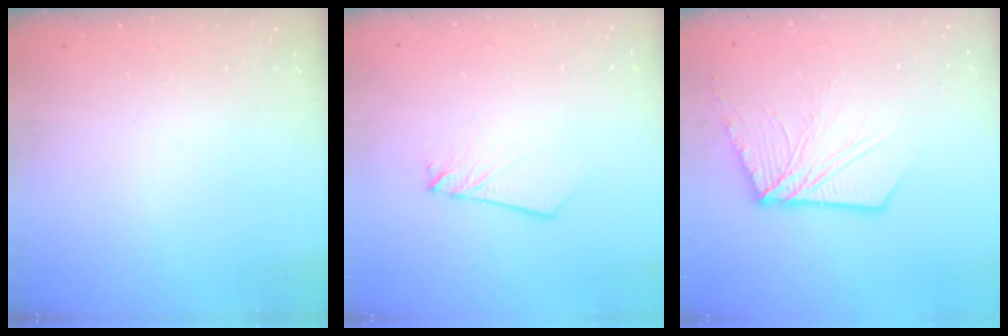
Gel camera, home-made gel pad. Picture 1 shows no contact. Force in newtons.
{"total": 2.4, "press": 2.4, "slide": 0.2}
{"total": 12.9, "press": 12.8, "slide": 1.4}